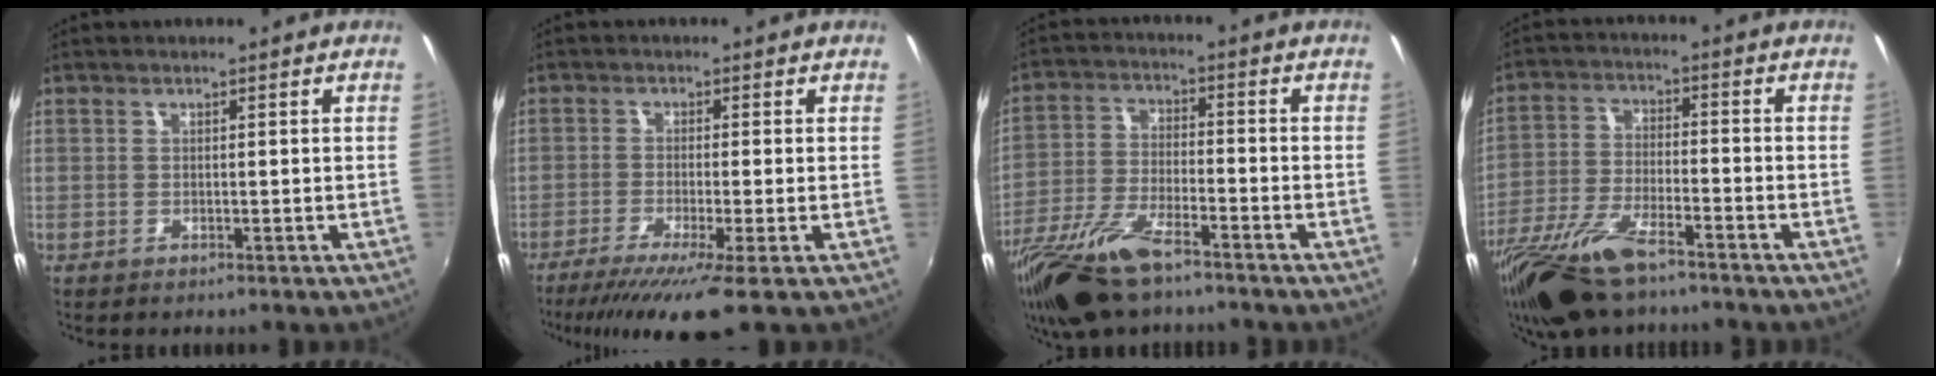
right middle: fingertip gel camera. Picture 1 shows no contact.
{"total": 8.5, "force": [-5.7, -0.5, 6.3], "torque": [-0.137, -0.033, -0.100]}
{"total": 14.7, "force": [-10.7, 4.4, 9.1], "torque": [-0.200, -0.034, -0.207]}
{"total": 15.2, "force": [-11.3, 4.5, 9.1], "torque": [-0.198, -0.033, -0.215]}